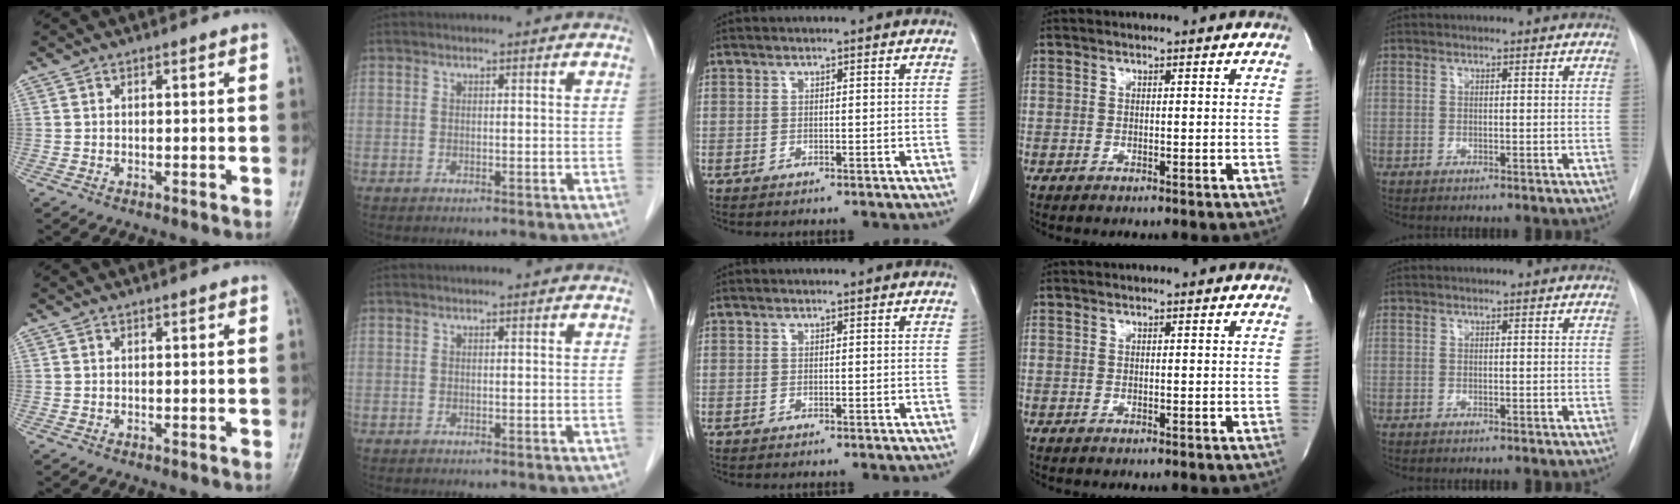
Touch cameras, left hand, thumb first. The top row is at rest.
{}